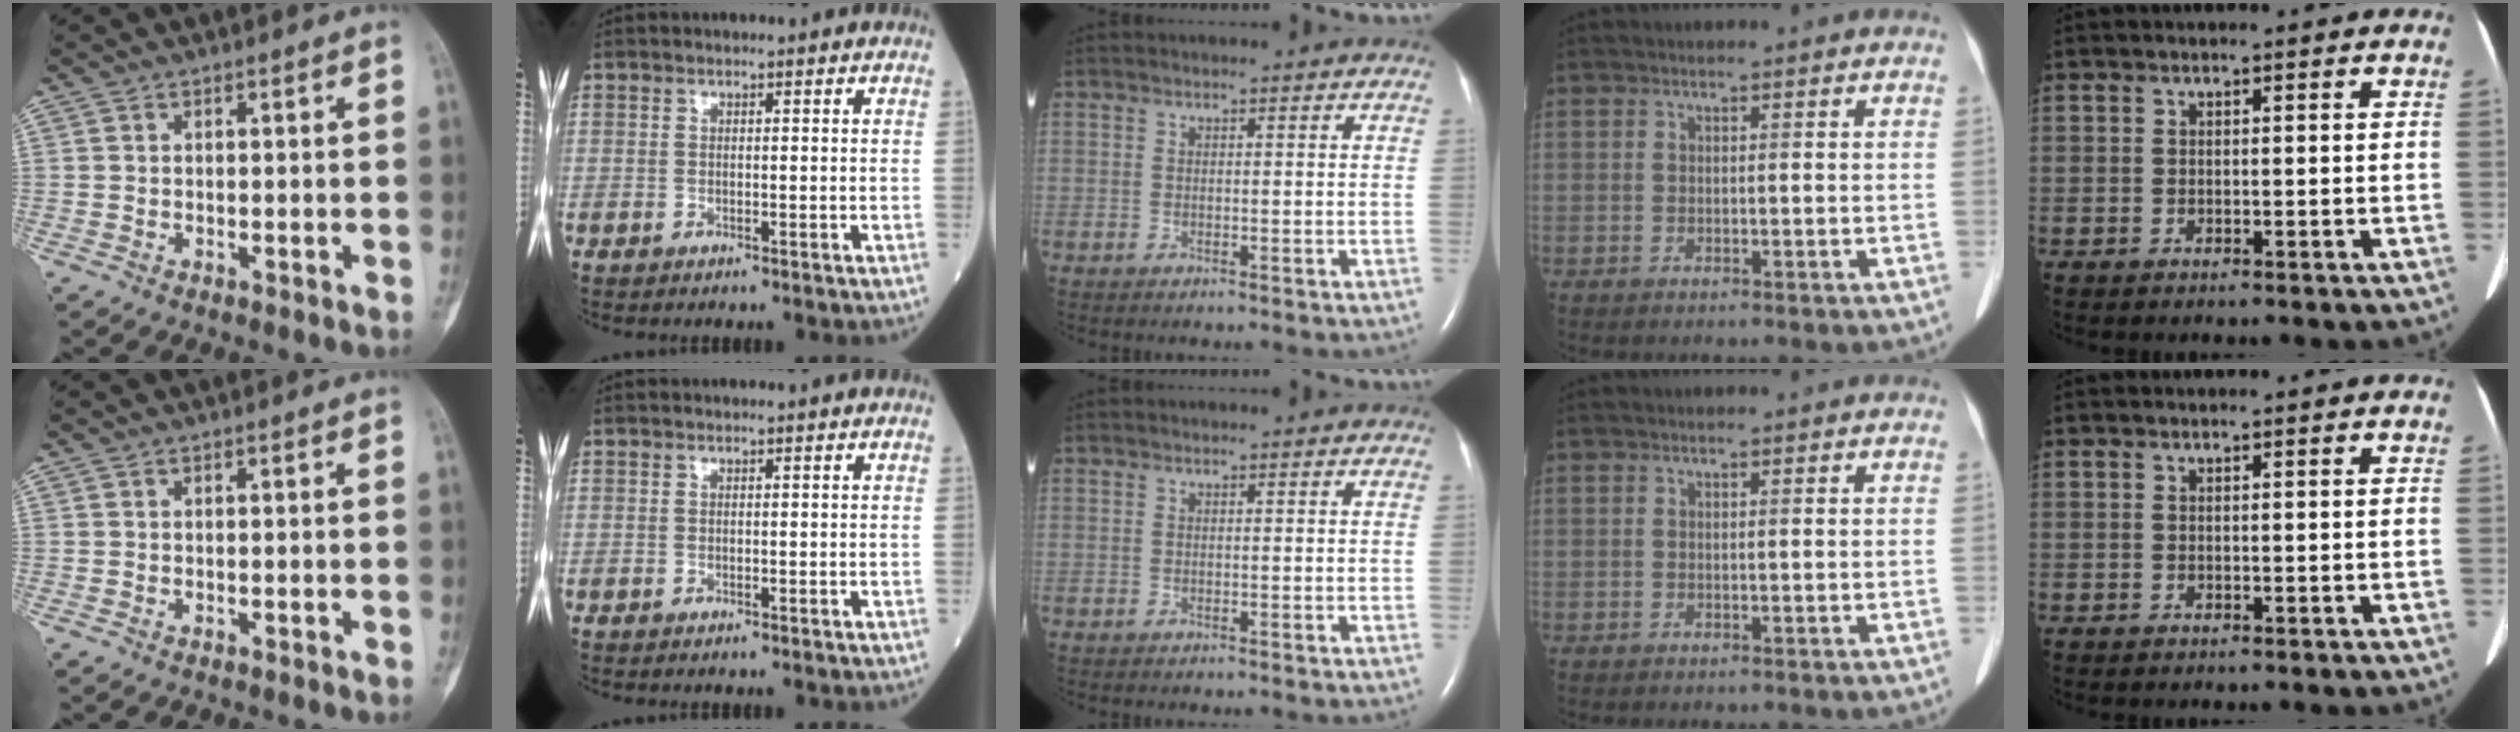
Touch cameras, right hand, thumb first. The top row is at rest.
{}